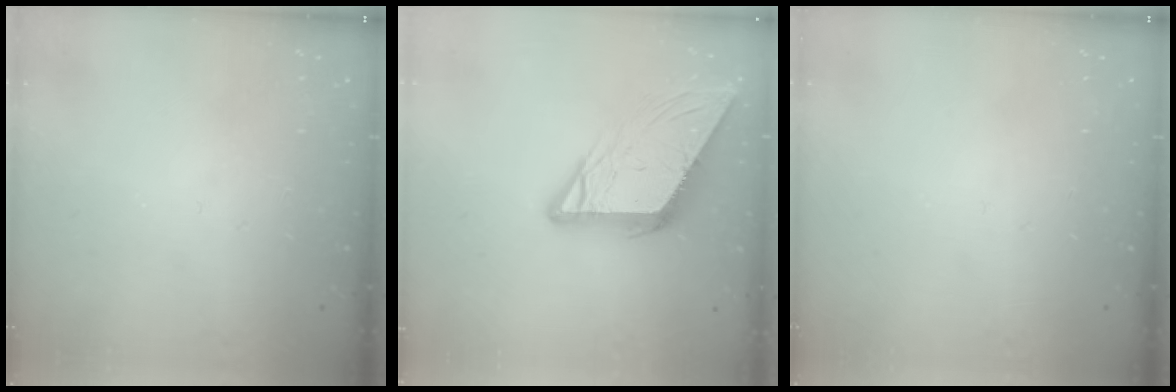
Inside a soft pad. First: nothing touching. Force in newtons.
{"total": 10.6, "press": 10.5, "slide": 1.1}
{"total": 0.0}